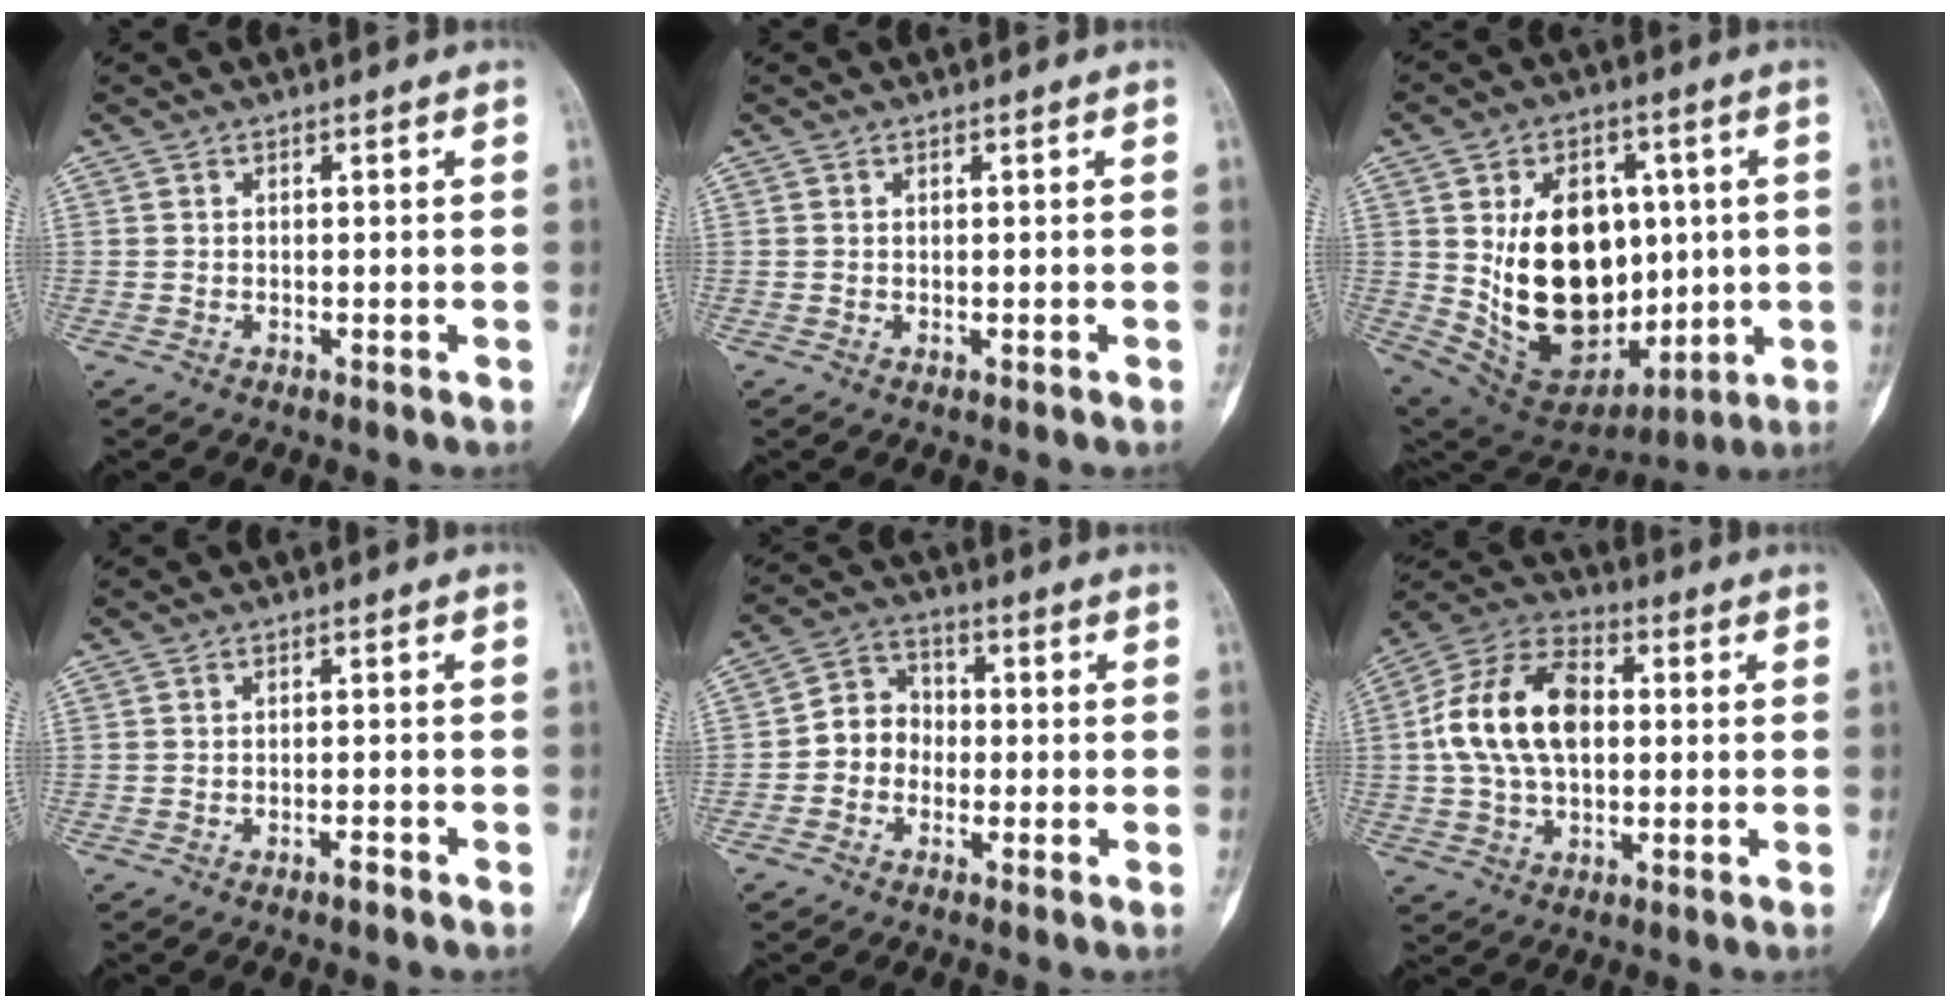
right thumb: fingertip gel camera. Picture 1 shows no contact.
{"total": 0.0}
{"total": 22.8, "force": [1.4, 15.7, 16.5], "torque": [-0.236, -0.010, 0.056]}
{"total": 1.4, "force": [-1.1, 0.2, 0.8], "torque": [-0.019, 0.006, -0.018]}
{"total": 6.7, "force": [-1.4, 5.9, 2.8], "torque": [-0.018, 0.028, -0.042]}
{"total": 16.1, "force": [1.3, 10.1, 12.4], "torque": [-0.224, 0.027, 0.016]}